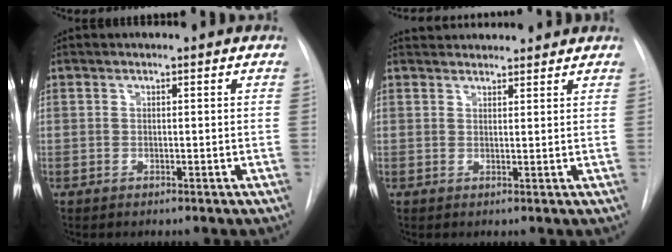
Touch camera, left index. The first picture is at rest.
{"total": 6.8, "force": [6.5, 1.5, 1.2], "torque": [-0.013, 0.033, 0.084]}